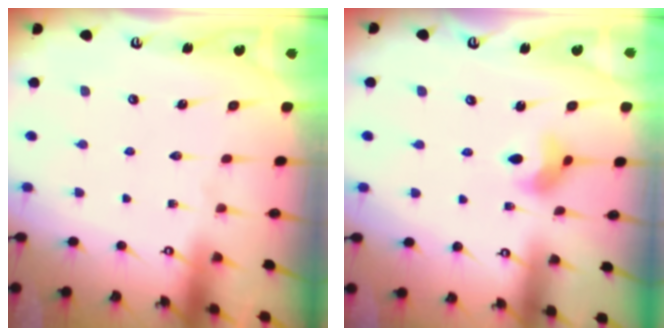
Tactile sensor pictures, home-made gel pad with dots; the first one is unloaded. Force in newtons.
{"total": 5.9, "press": 5.9, "slide": 0.6}